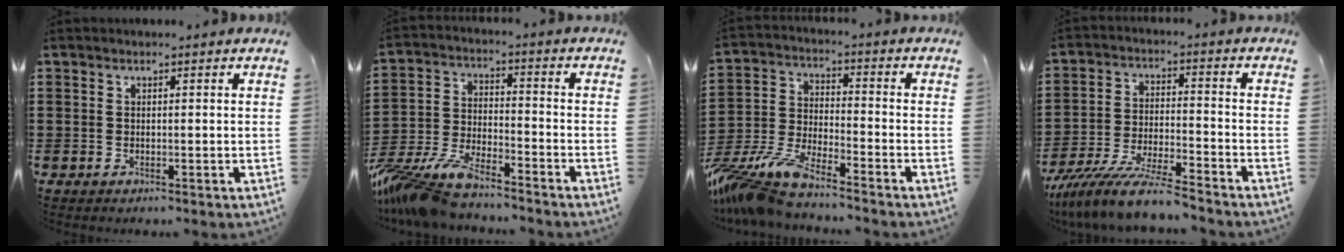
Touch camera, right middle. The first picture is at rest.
{"total": 9.4, "force": [-8.8, 1.4, 3.2], "torque": [-0.081, 0.006, -0.177]}
{"total": 9.4, "force": [-8.6, 0.8, 3.5], "torque": [-0.097, -0.008, -0.180]}
{"total": 9.4, "force": [-8.4, 0.2, 4.1], "torque": [-0.084, 0.001, -0.165]}